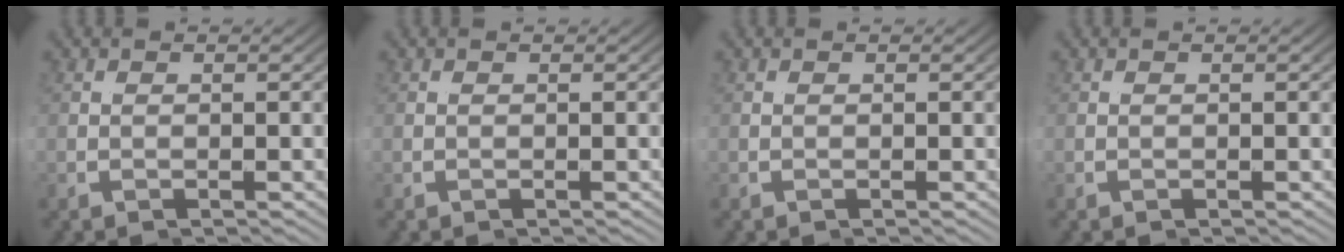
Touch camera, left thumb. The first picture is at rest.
{"total": 0.0}
{"total": 0.0}
{"total": 0.0}